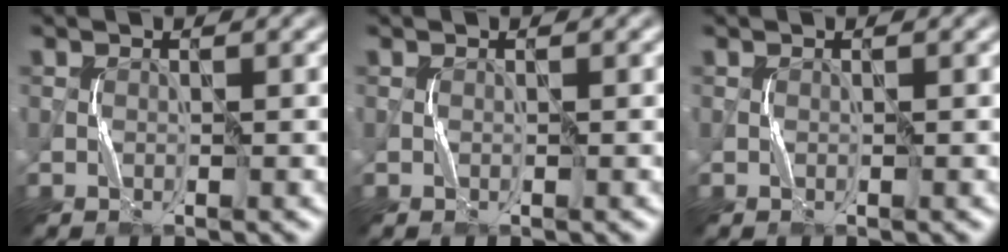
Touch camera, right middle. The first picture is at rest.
{"total": 0.0}
{"total": 0.0}